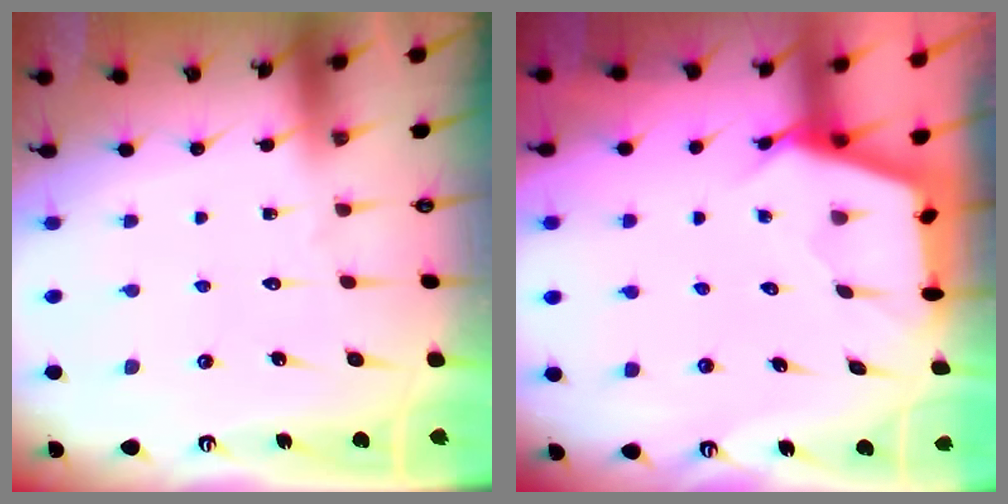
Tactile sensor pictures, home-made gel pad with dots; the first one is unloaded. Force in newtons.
{"total": 2.8, "press": 2.8, "slide": 0.3}